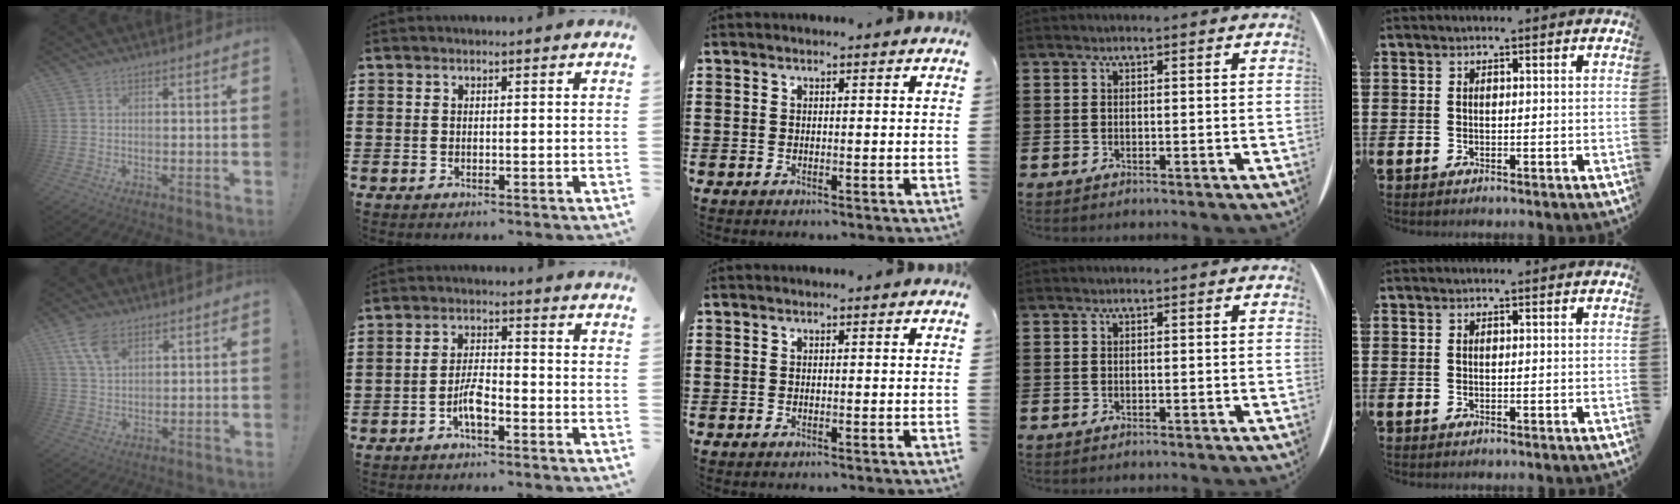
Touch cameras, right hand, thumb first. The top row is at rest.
{"thumb": {"total": 7.7, "force": [4.1, 4.2, 4.9], "torque": [-0.094, -0.008, 0.082]}, "index": {"total": 4.3, "force": [-2.1, 1.3, 3.5], "torque": [-0.080, 0.000, -0.045]}}